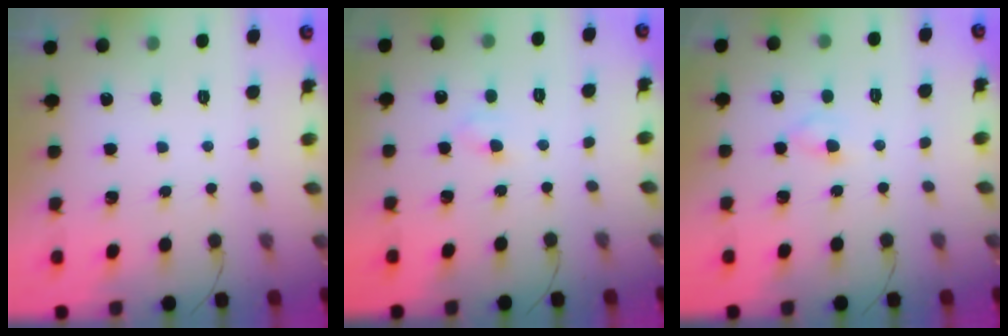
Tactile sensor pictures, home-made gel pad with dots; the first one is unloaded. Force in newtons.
{"total": 2.4, "press": 2.2, "slide": 1.0}
{"total": 2.6, "press": 2.4, "slide": 1.0}